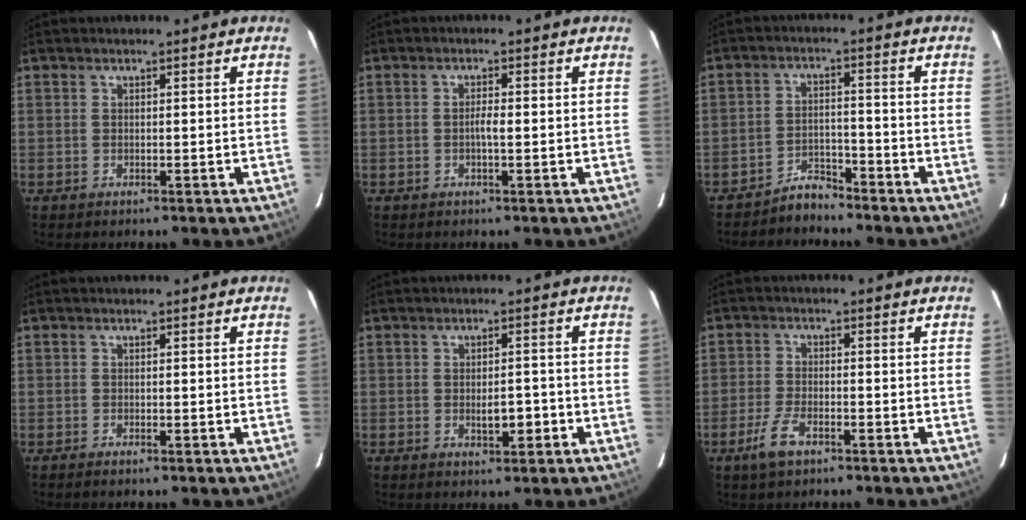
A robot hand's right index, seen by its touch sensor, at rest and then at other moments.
{"total": 1.6, "force": [-0.3, 0.1, 1.6], "torque": [-0.030, 0.002, -0.007]}
{"total": 3.7, "force": [-3.6, 0.9, 0.1], "torque": [0.002, -0.004, -0.062]}
{"total": 1.0, "force": [-0.8, 0.0, 0.6], "torque": [-0.012, -0.002, -0.011]}
{"total": 3.3, "force": [-1.0, 1.3, 2.8], "torque": [-0.046, 0.002, -0.011]}
{"total": 4.4, "force": [-2.7, 1.4, 3.1], "torque": [-0.074, -0.004, -0.047]}